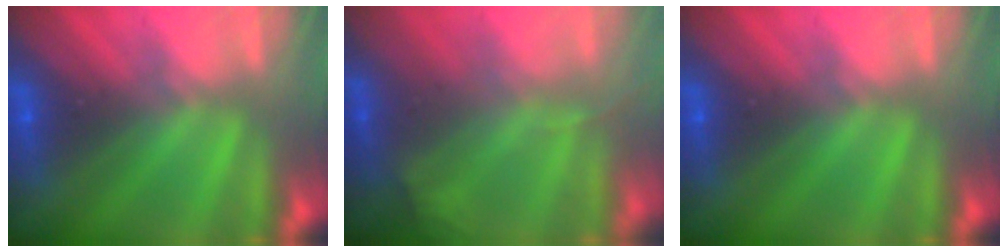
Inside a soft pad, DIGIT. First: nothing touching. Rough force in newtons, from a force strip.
{"total": 1.1}
{"total": 0.0}